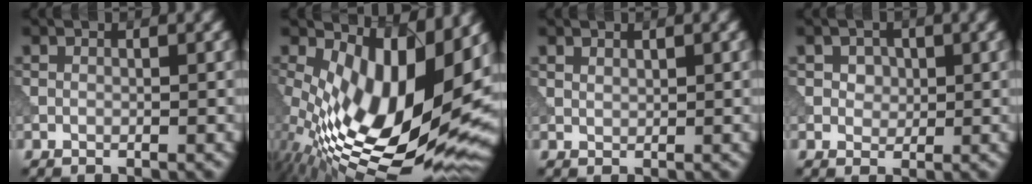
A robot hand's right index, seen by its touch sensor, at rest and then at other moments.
{"total": 15.7, "force": [1.5, 7.9, 13.5], "torque": [-0.223, -0.019, 0.031]}
{"total": 0.9, "force": [0.9, 0.3, 0.0], "torque": [-0.006, 0.000, 0.019]}
{"total": 2.2, "force": [1.1, 1.7, 0.9], "torque": [-0.022, 0.001, 0.018]}